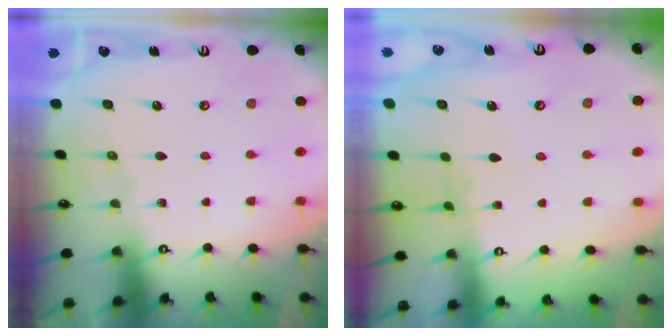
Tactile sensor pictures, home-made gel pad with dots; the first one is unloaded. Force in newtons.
{"total": 2.9, "press": 2.9, "slide": 0.4}